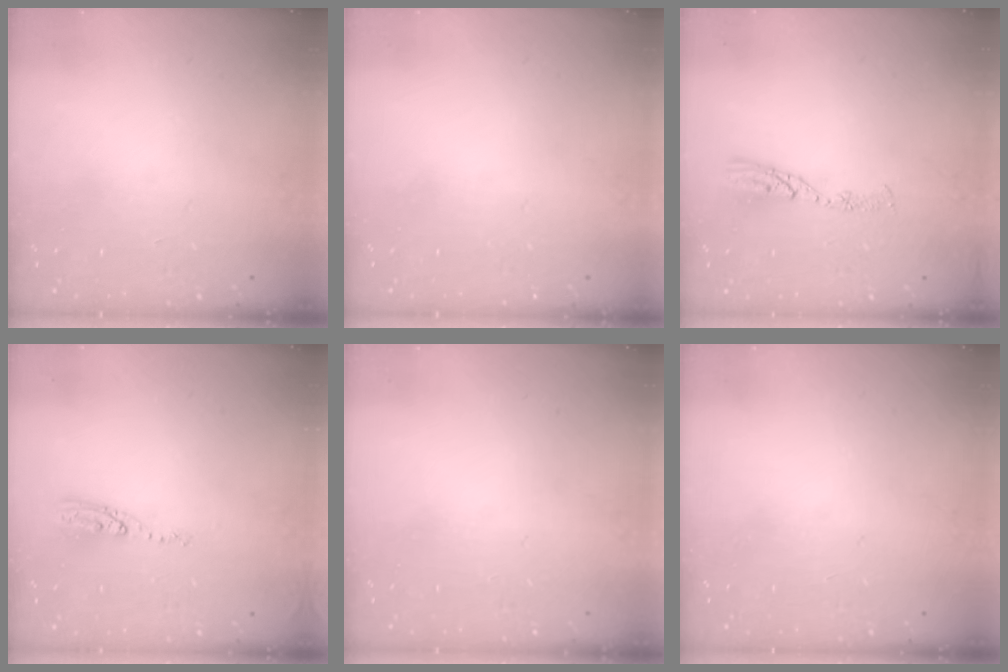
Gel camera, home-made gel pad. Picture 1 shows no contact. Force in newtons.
{"total": 0.0}
{"total": 7.8, "press": 7.8, "slide": 0.8}
{"total": 5.9, "press": 5.9, "slide": 0.4}
{"total": 0.0}
{"total": 1.0, "press": 0.0, "slide": 1.0}